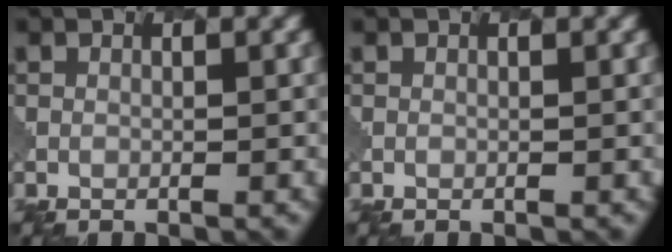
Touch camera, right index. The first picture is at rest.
{"total": 0.0}